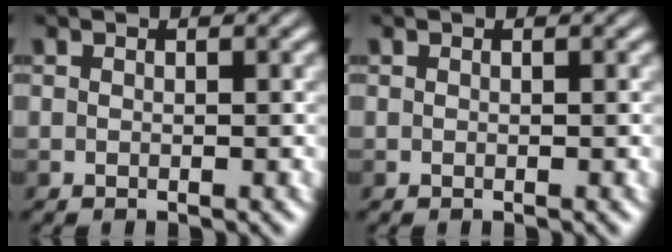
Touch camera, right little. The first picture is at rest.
{"total": 0.0}